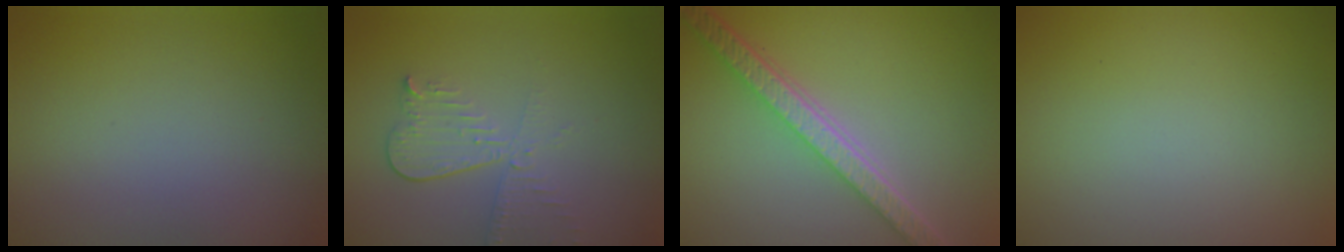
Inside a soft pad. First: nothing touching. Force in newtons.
{"total": 3.0, "press": 2.7, "slide": 1.4}
{"total": 5.7, "press": 4.3, "slide": 3.7}
{"total": 0.0}